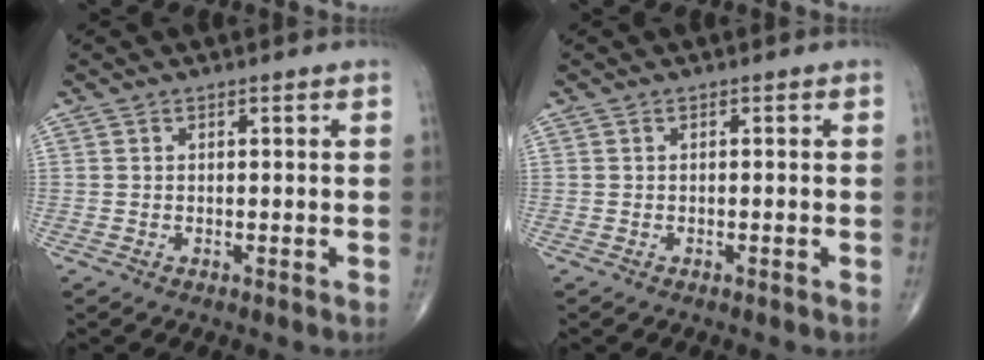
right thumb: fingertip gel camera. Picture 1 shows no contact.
{"total": 0.0}